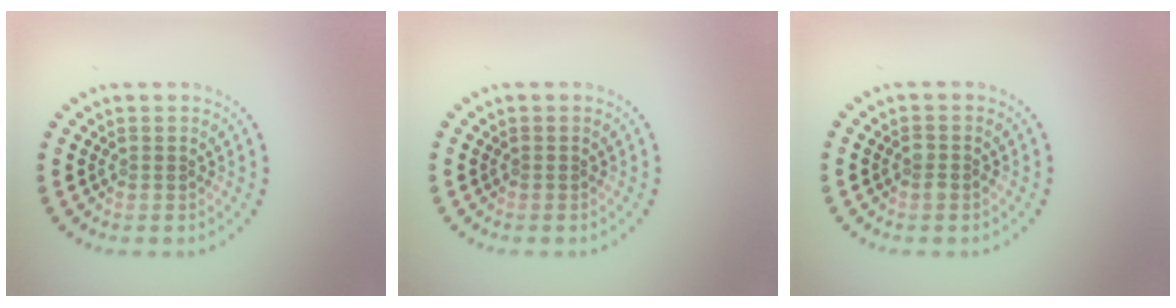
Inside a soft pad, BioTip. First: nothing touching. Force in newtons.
{"total": 0.0}
{"total": 1.1, "press": 1.0, "slide": 0.4}